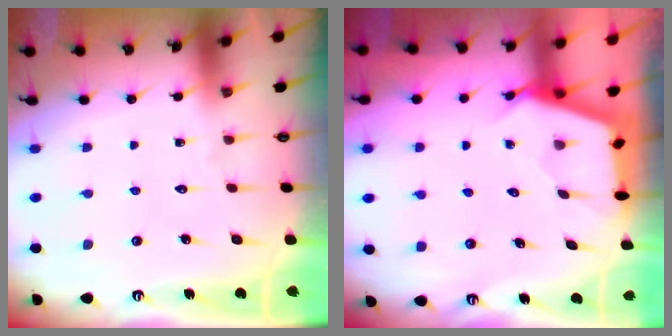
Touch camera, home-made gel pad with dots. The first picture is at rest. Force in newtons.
{"total": 2.5, "press": 2.5, "slide": 0.3}